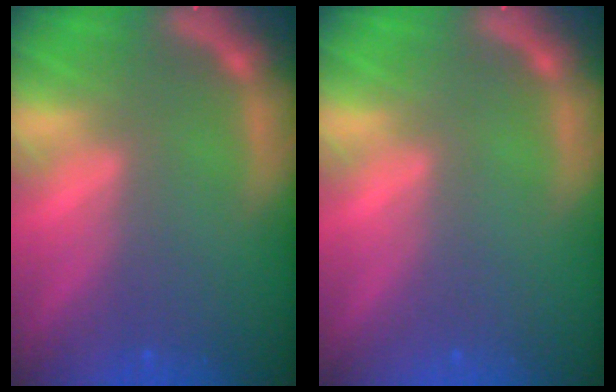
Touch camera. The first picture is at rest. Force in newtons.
{"total": 0.0}